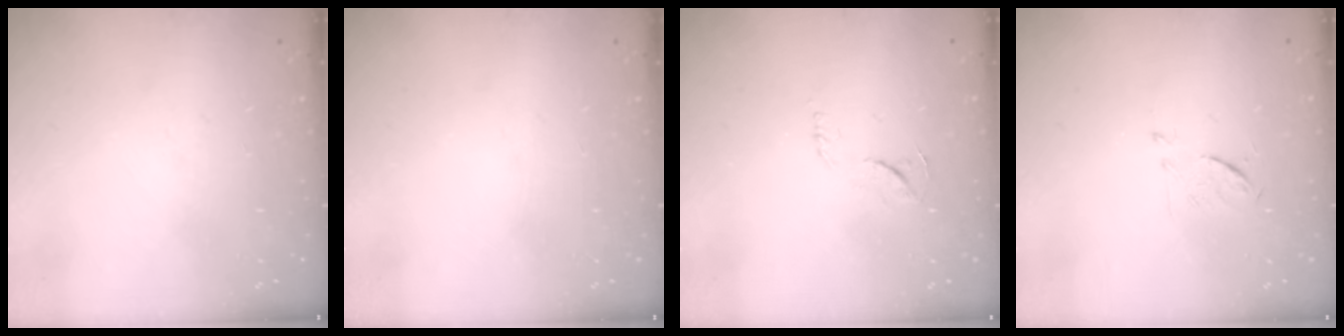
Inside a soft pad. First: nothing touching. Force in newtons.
{"total": 0.0}
{"total": 6.1, "press": 6.1, "slide": 0.3}
{"total": 6.6, "press": 6.5, "slide": 0.9}